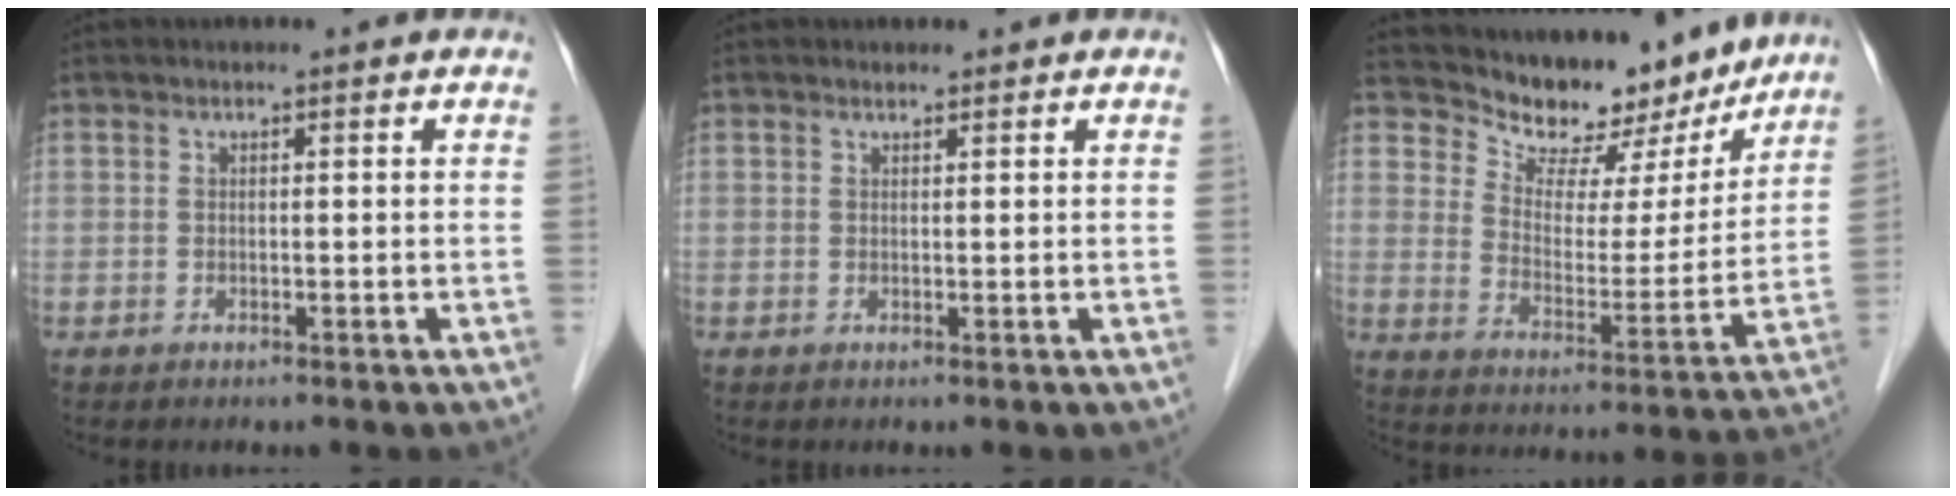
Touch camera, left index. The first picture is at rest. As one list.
[{"total": 0.5, "force": [0.5, 0.1, 0.0], "torque": [-0.009, -0.002, 0.010]}, {"total": 15.0, "force": [13.9, 4.5, 3.3], "torque": [-0.051, -0.018, 0.199]}]